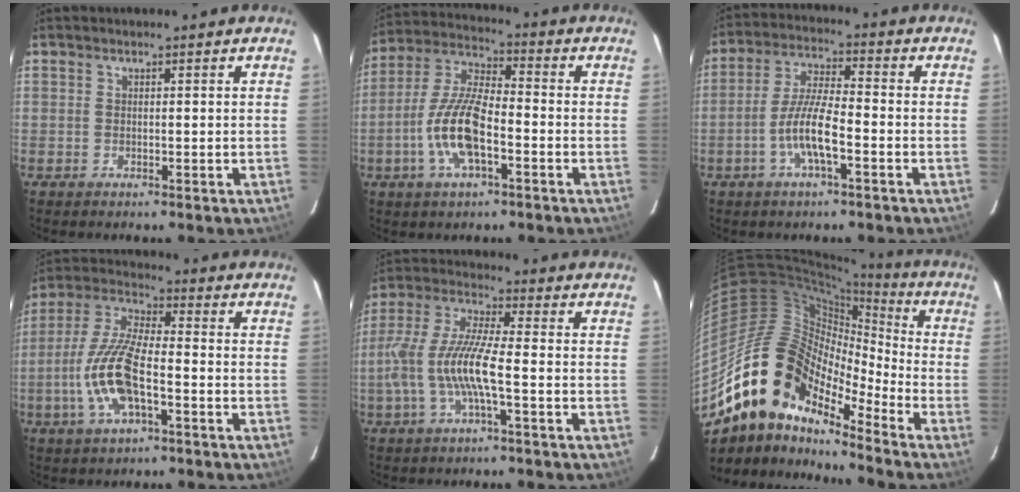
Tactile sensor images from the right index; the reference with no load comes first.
{"total": 12.6, "force": [-4.3, 4.4, 11.0], "torque": [-0.235, 0.001, -0.083]}
{"total": 8.3, "force": [-3.4, 1.6, 7.4], "torque": [-0.152, 0.002, -0.064]}
{"total": 13.2, "force": [-4.1, 4.5, 11.7], "torque": [-0.250, -0.001, -0.082]}
{"total": 12.1, "force": [-3.1, 1.9, 11.5], "torque": [-0.242, -0.002, -0.059]}
{"total": 18.1, "force": [-12.5, 8.9, 9.6], "torque": [-0.168, 0.000, -0.248]}